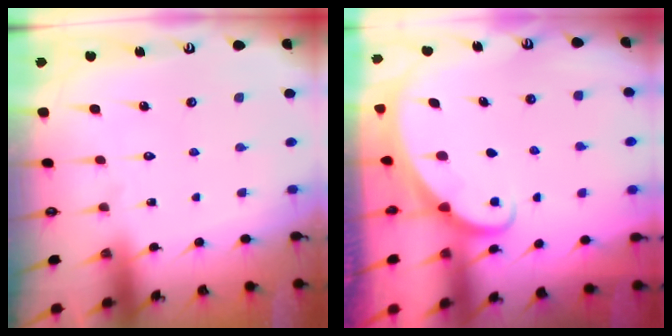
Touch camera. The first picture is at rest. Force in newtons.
{"total": 1.8, "press": 1.8, "slide": 0.0}